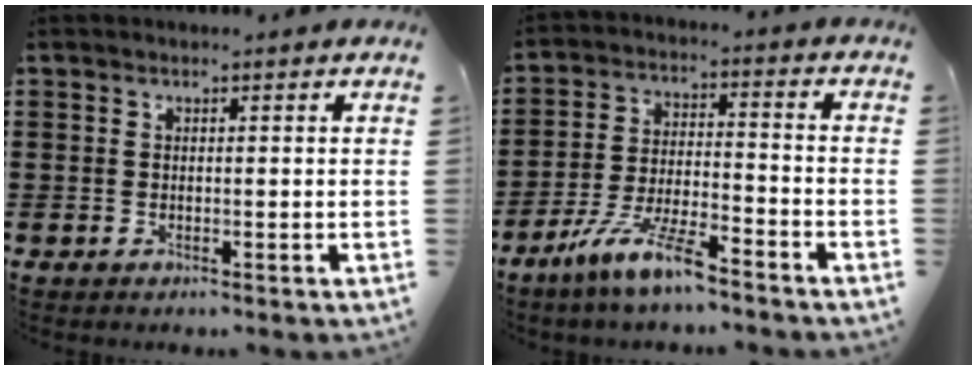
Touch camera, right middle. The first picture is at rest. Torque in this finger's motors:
{"motor_torque": [2.14, 0.00, 0.29, 0.19]}